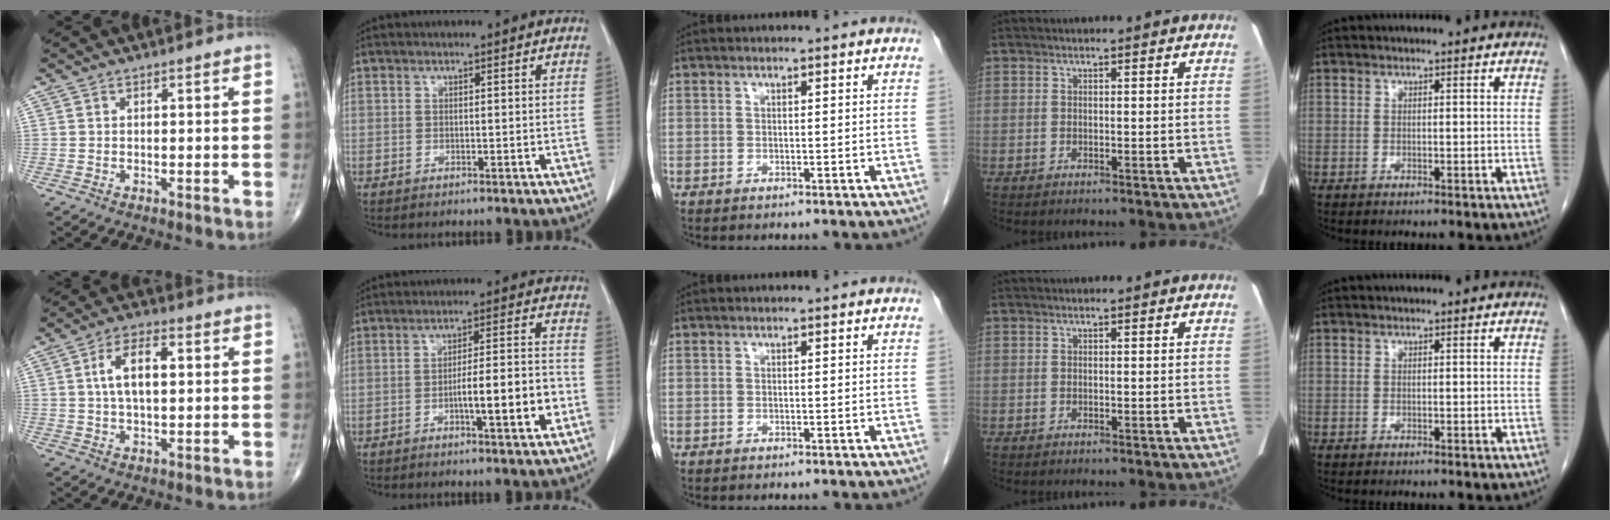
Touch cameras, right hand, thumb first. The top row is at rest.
{"thumb": {"total": 8.4, "force": [1.5, 4.1, 7.2], "torque": [-0.124, 0.012, 0.023]}, "index": {"total": 9.4, "force": [-3.1, 1.0, 8.9], "torque": [-0.136, 0.010, -0.047]}}